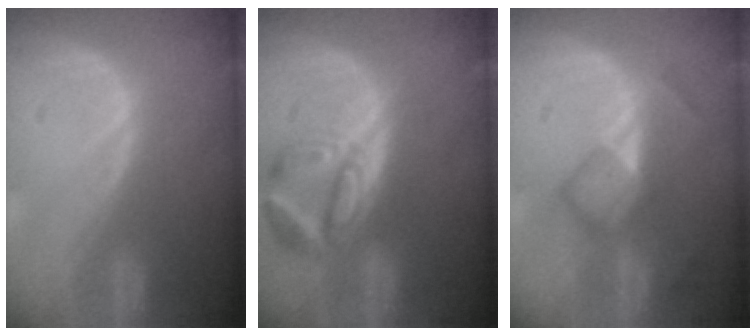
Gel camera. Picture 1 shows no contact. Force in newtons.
{"total": 7.7, "press": 6.8, "slide": 3.6}
{"total": 5.7, "press": 4.9, "slide": 3.0}